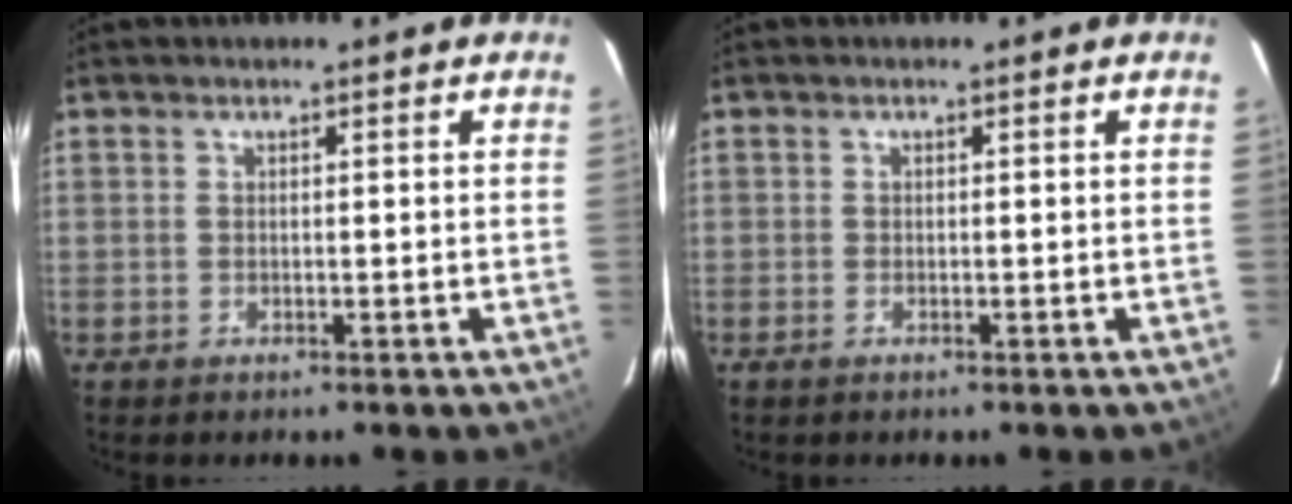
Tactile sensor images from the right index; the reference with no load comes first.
{"total": 0.7, "force": [-0.5, 0.4, 0.3], "torque": [-0.007, -0.003, -0.010]}